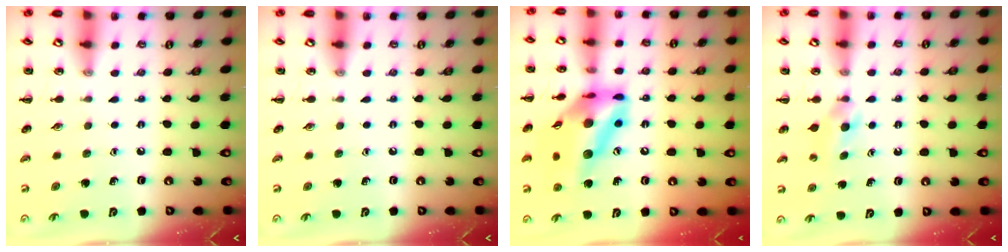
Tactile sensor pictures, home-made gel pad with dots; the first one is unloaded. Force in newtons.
{"total": 0.0}
{"total": 16.9, "press": 16.1, "slide": 5.0}
{"total": 3.6, "press": 3.4, "slide": 1.4}